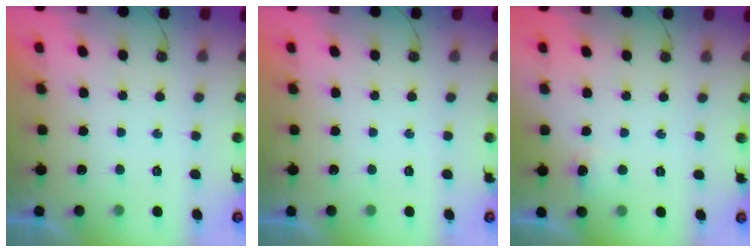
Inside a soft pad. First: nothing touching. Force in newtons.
{"total": 0.0}
{"total": 12.8, "press": 5.4, "slide": 11.5}